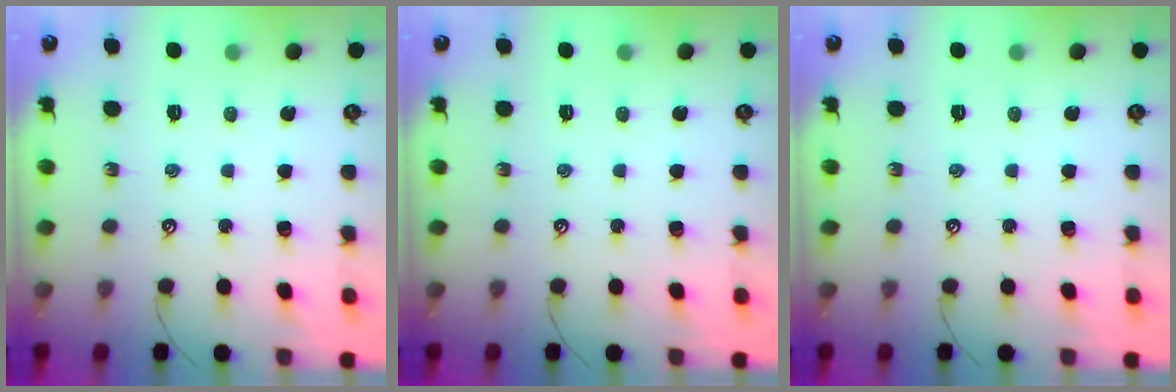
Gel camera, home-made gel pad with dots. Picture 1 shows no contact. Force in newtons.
{"total": 0.0}
{"total": 0.0}